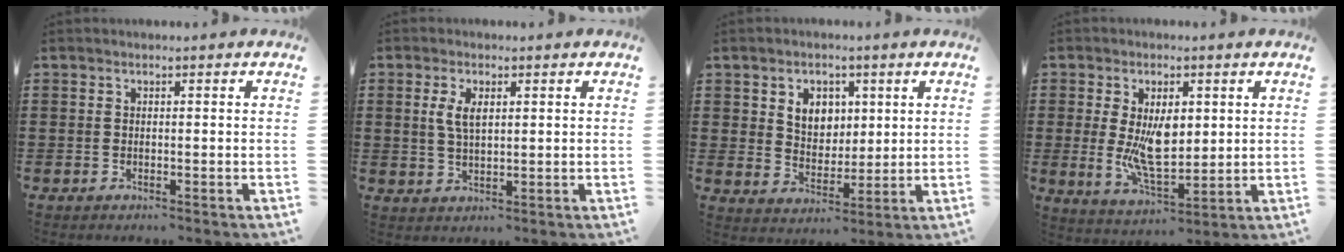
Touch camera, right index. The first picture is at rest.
{"total": 3.9, "force": [1.0, 1.8, 3.3], "torque": [-0.071, 0.007, 0.017]}
{"total": 5.3, "force": [2.1, 4.4, 2.2], "torque": [-0.056, 0.012, 0.036]}
{"total": 8.3, "force": [1.1, 4.3, 7.0], "torque": [-0.117, -0.004, 0.017]}